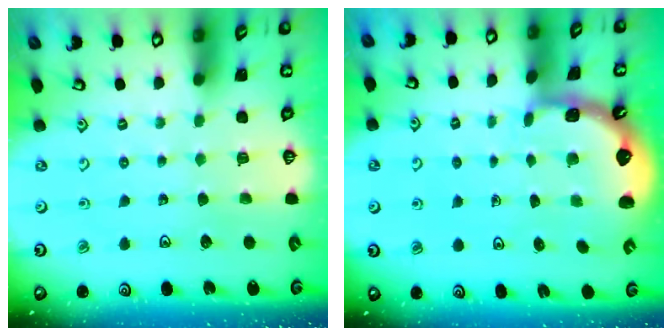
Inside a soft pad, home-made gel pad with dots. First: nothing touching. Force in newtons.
{"total": 1.2, "press": 1.2, "slide": 0.1}